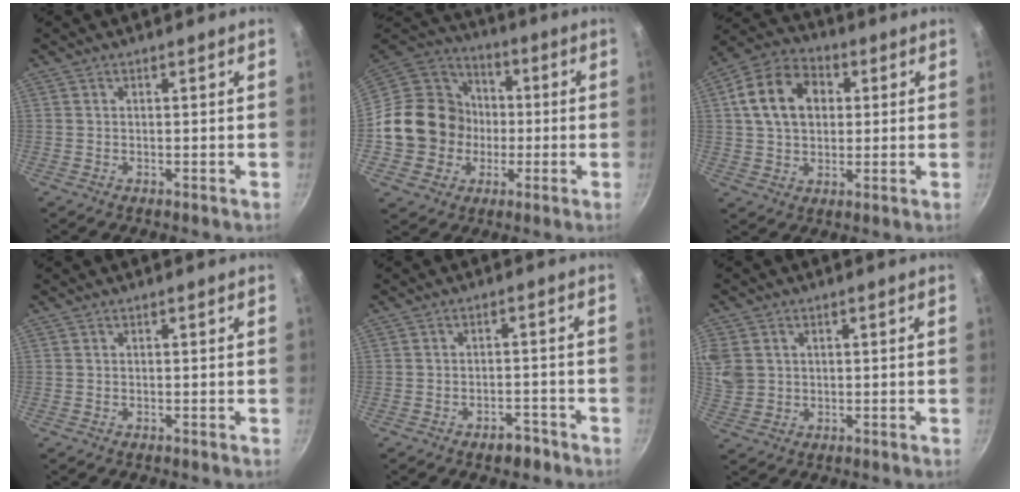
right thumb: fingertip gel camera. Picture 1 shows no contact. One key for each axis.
{"total": 18.3, "fx": -1.8, "fy": 16.9, "fz": 7.0, "tx": -0.094, "ty": 0.038, "tz": -0.026}
{"total": 13.5, "fx": 2.8, "fy": 9.9, "fz": 8.7, "tx": -0.134, "ty": 0.017, "tz": 0.035}
{"total": 0.0}
{"total": 3.9, "fx": -2.7, "fy": 2.1, "fz": 1.8, "tx": -0.011, "ty": 0.027, "tz": -0.026}
{"total": 2.1, "fx": 0.5, "fy": 1.7, "fz": 1.1, "tx": -0.020, "ty": 0.003, "tz": 0.014}